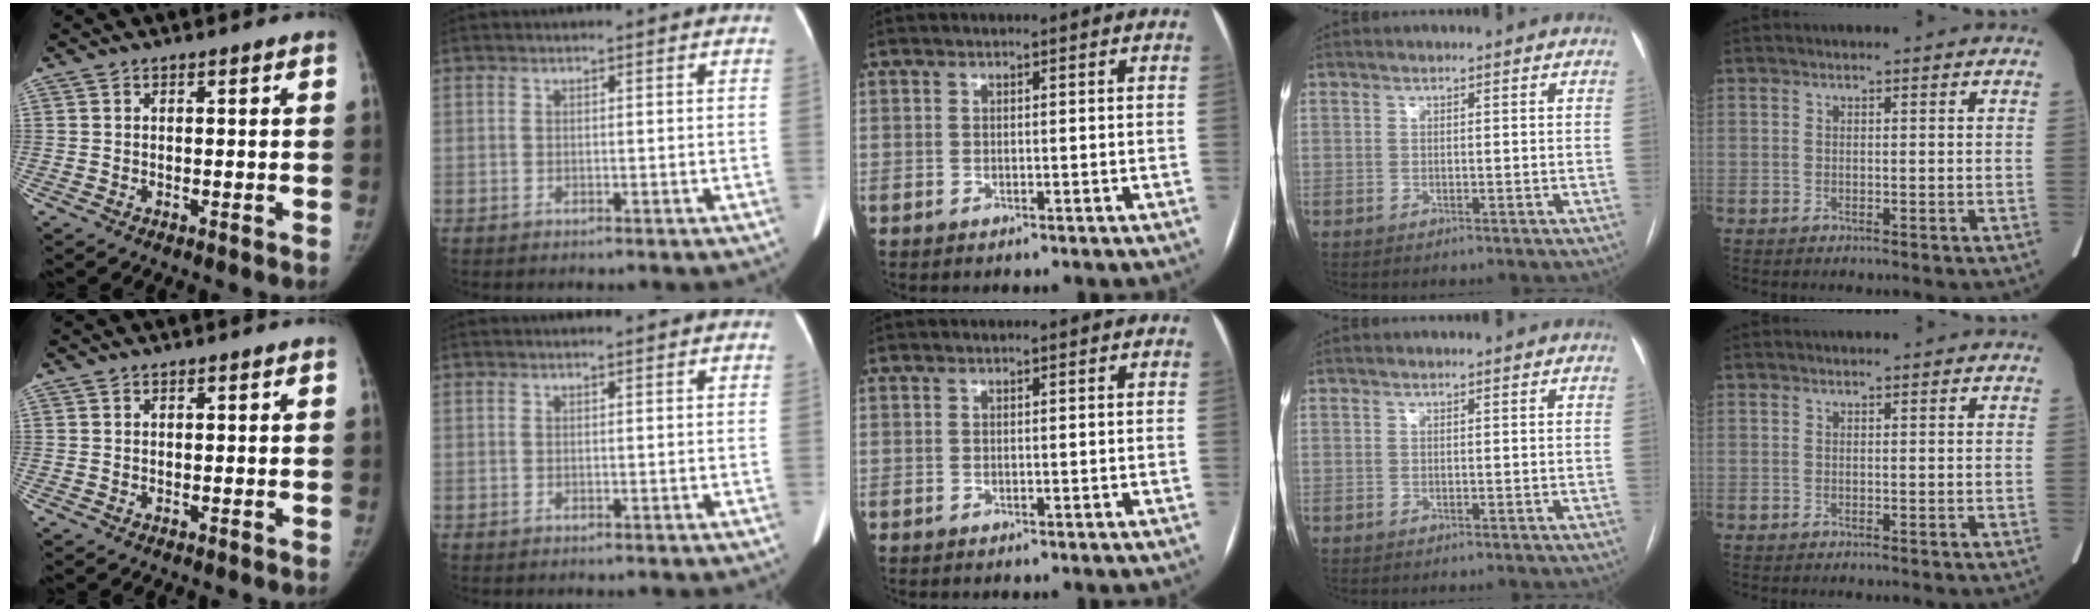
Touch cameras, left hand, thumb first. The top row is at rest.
{}